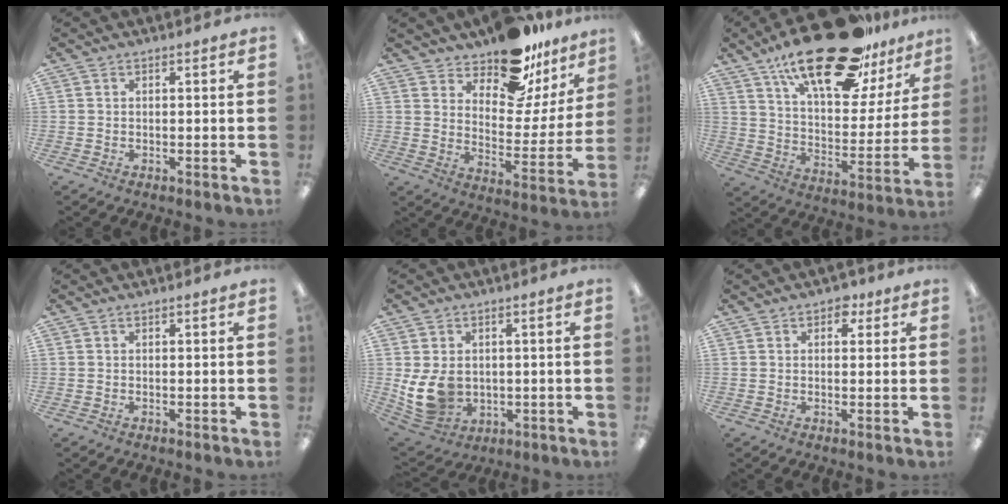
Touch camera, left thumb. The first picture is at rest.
{"total": 16.3, "force": [13.4, 6.8, 6.2], "torque": [-0.089, -0.103, 0.238]}
{"total": 26.9, "force": [19.0, 9.9, 16.3], "torque": [-0.255, -0.109, 0.315]}
{"total": 0.0}
{"total": 10.1, "force": [-0.1, 8.1, 6.0], "torque": [-0.132, 0.005, 0.004]}
{"total": 2.9, "force": [1.6, 2.0, 1.4], "torque": [-0.007, -0.003, 0.022]}